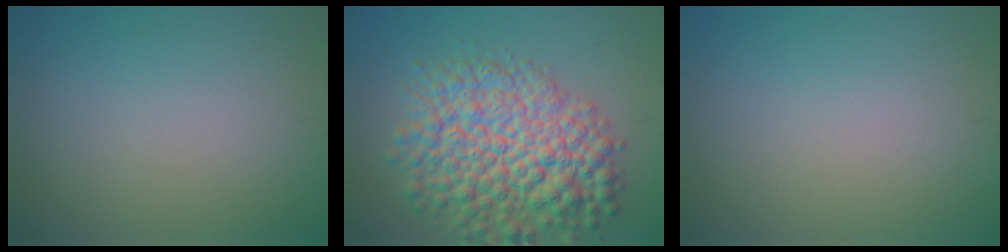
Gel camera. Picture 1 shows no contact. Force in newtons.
{"total": 10.1, "press": 10.1, "slide": 0.4}
{"total": 0.0}